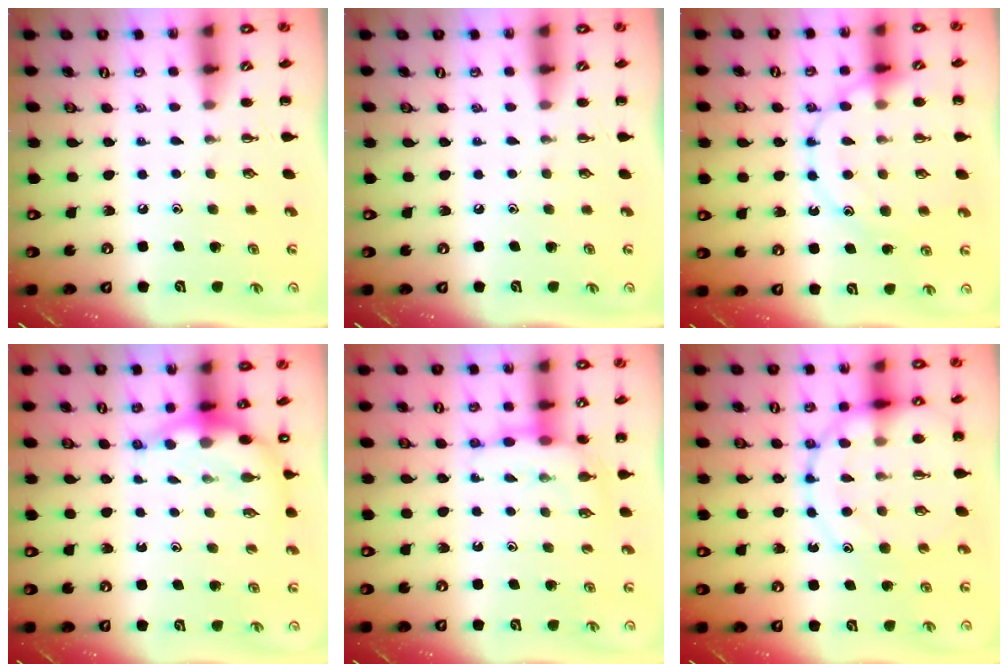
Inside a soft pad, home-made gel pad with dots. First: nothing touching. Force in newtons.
{"total": 0.0}
{"total": 15.0, "press": 14.9, "slide": 1.3}
{"total": 7.0, "press": 6.9, "slide": 1.6}
{"total": 7.7, "press": 7.7, "slide": 0.8}
{"total": 16.6, "press": 16.4, "slide": 2.7}